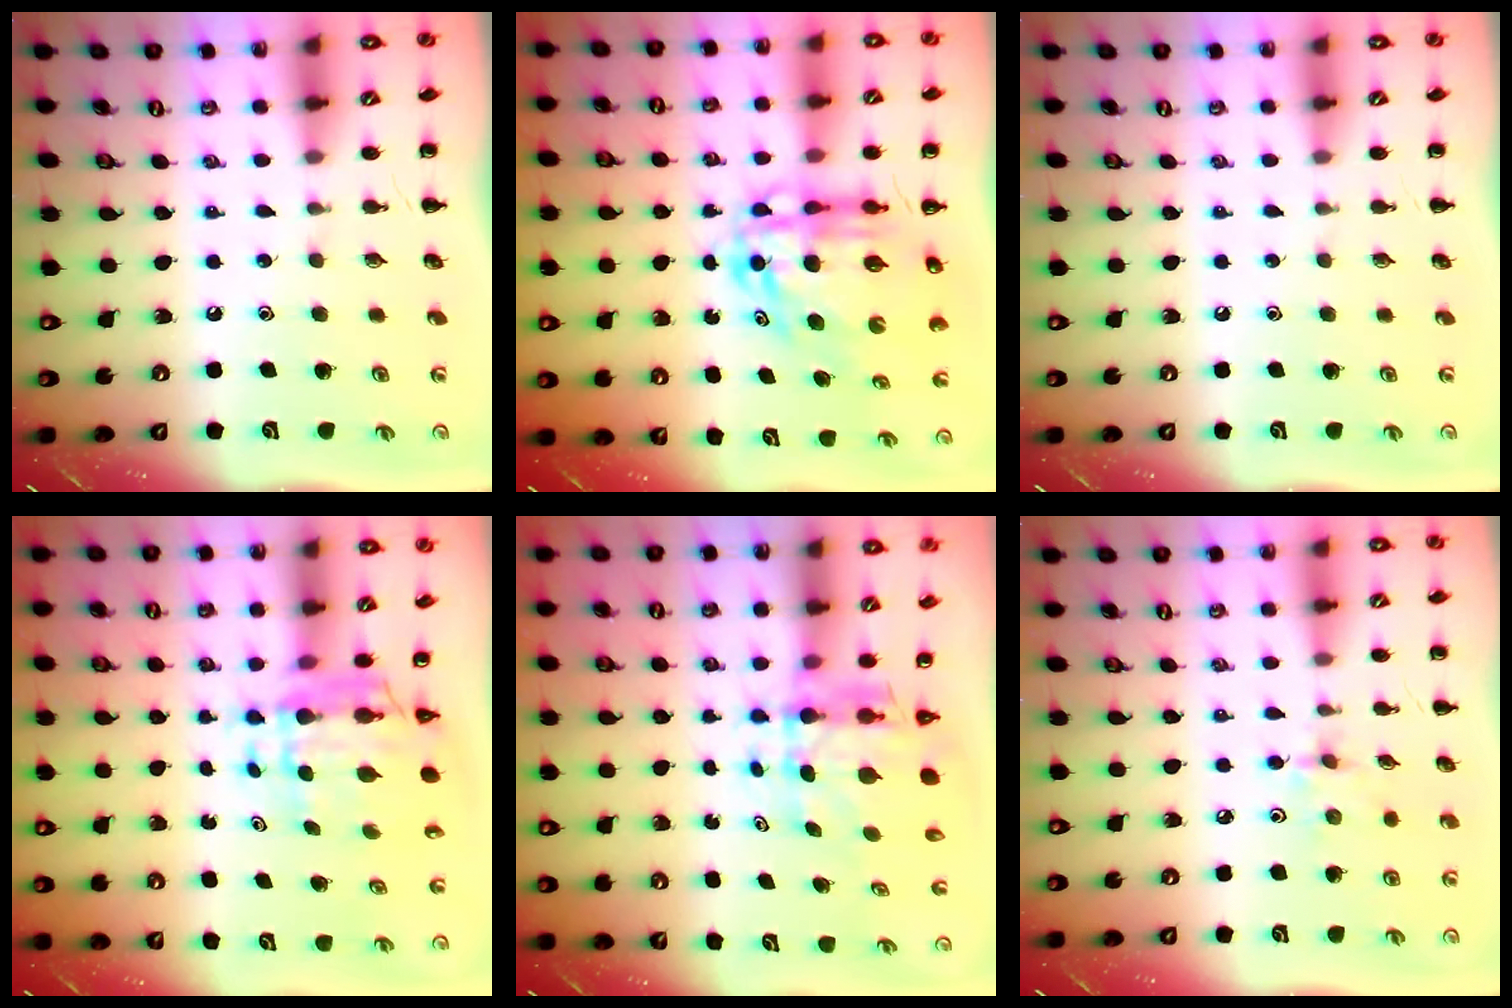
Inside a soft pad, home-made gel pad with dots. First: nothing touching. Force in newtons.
{"total": 11.3, "press": 10.9, "slide": 3.0}
{"total": 0.0}
{"total": 6.6, "press": 6.2, "slide": 2.1}
{"total": 5.8, "press": 5.6, "slide": 1.6}
{"total": 2.9, "press": 2.7, "slide": 0.9}